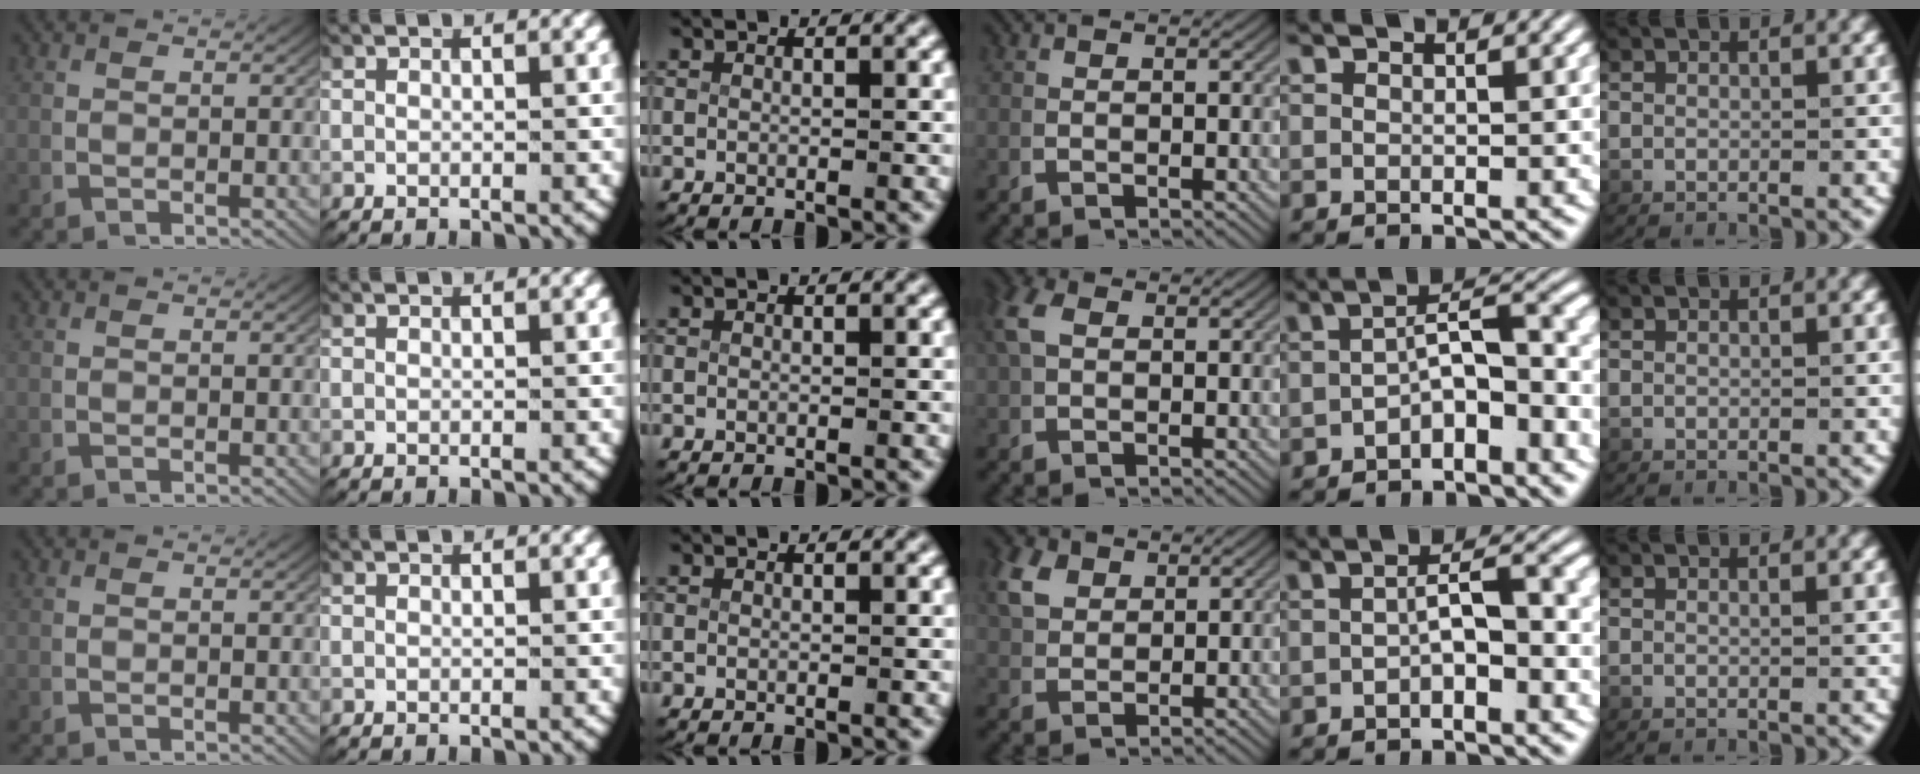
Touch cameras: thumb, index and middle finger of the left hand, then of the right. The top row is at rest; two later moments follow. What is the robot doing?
{"motion": "lift_and_place", "object": "card"}